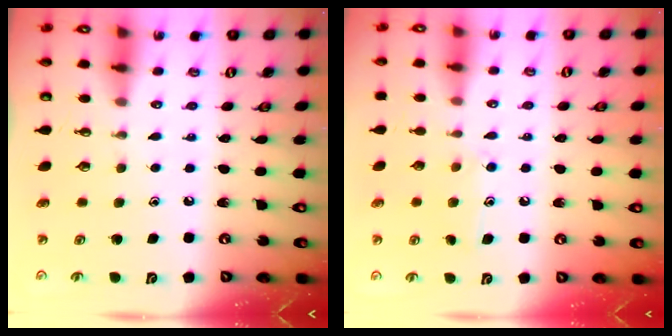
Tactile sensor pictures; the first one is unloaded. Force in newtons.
{"total": 8.3, "press": 8.3, "slide": 0.6}